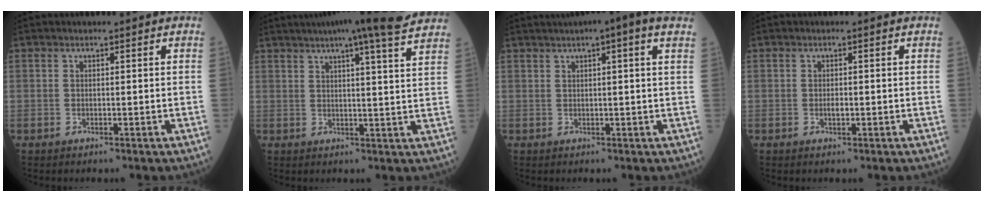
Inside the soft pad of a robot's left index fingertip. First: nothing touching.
{"total": 14.3, "force": [12.1, 0.0, 7.7], "torque": [-0.123, 0.014, 0.154]}
{"total": 8.6, "force": [5.9, 0.5, 6.2], "torque": [-0.095, 0.034, 0.080]}
{"total": 1.1, "force": [-0.1, 0.6, 1.0], "torque": [-0.020, -0.001, 0.000]}